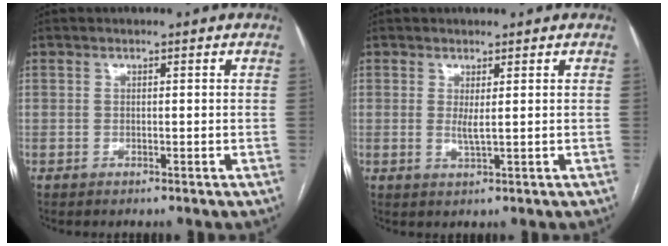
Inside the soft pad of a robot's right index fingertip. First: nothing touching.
{"total": 1.6, "force": [0.3, 0.0, 1.6], "torque": [-0.039, -0.006, 0.010]}